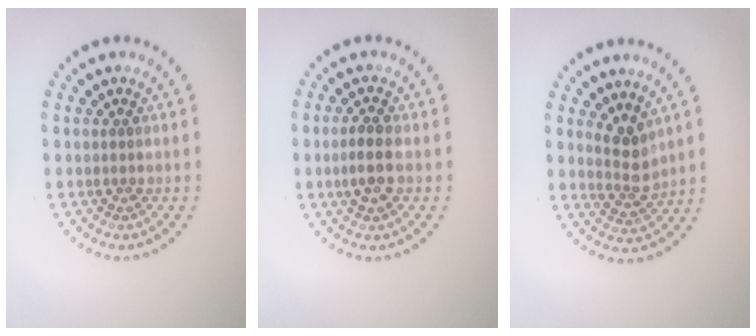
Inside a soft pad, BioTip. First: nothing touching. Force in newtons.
{"total": 2.4, "press": 2.4, "slide": 0.6}
{"total": 2.6, "press": 2.0, "slide": 1.6}